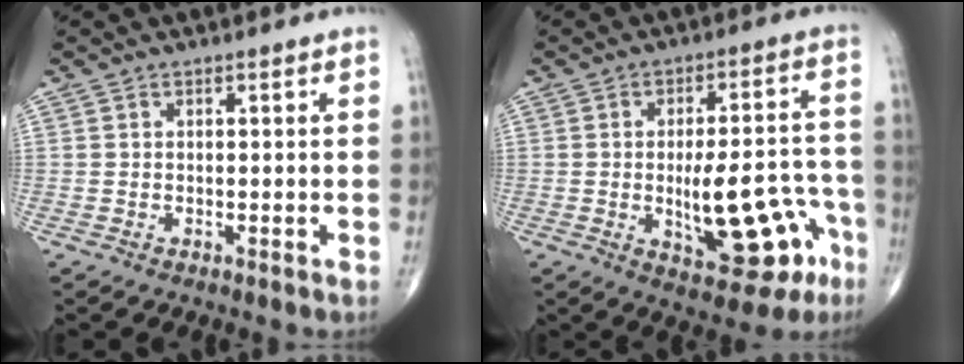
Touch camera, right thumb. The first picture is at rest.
{"total": 17.1, "force": [-5.5, 6.9, 14.6], "torque": [-0.179, 0.036, -0.061]}